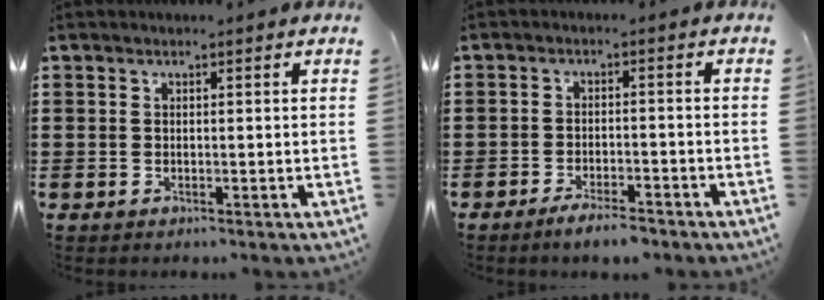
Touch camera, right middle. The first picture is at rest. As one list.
[{"total": 3.4, "force": [-3.0, 0.4, 1.7], "torque": [-0.027, 0.003, -0.056]}]